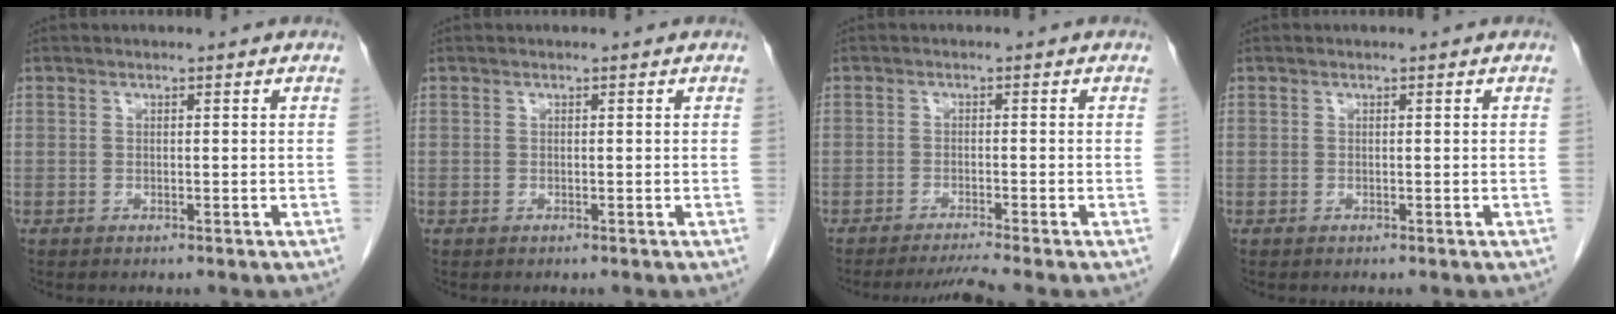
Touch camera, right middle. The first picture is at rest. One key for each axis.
{"total": 0.0}
{"total": 3.5, "fx": -2.9, "fy": -1.8, "fz": 0.9, "tx": -0.024, "ty": -0.017, "tz": -0.051}
{"total": 0.0}